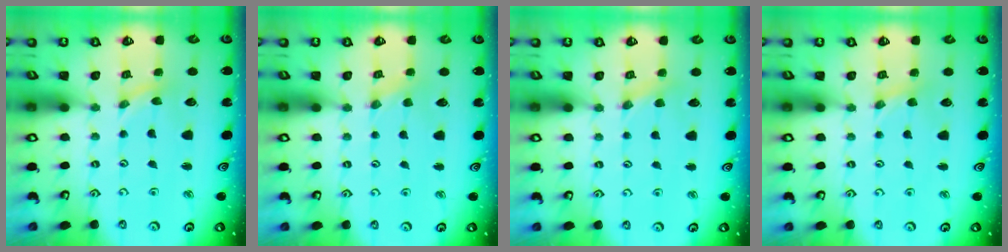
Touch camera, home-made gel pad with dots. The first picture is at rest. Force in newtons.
{"total": 0.0}
{"total": 2.4, "press": 2.4, "slide": 0.4}
{"total": 0.6, "press": 0.6, "slide": 0.2}